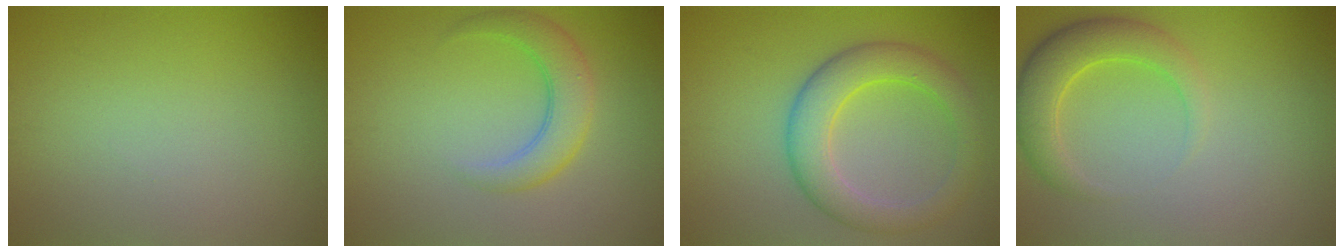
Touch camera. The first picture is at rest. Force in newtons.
{"total": 4.0, "press": 4.0, "slide": 0.1}
{"total": 5.7, "press": 5.7, "slide": 0.1}
{"total": 4.2, "press": 4.2, "slide": 0.2}